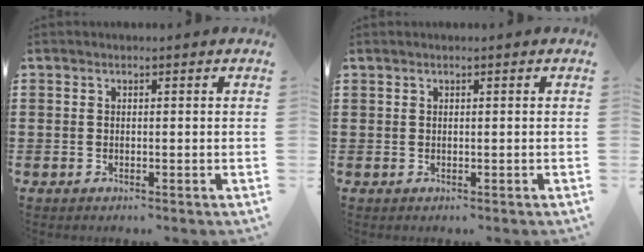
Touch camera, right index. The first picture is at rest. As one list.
[{"total": 0.0}]